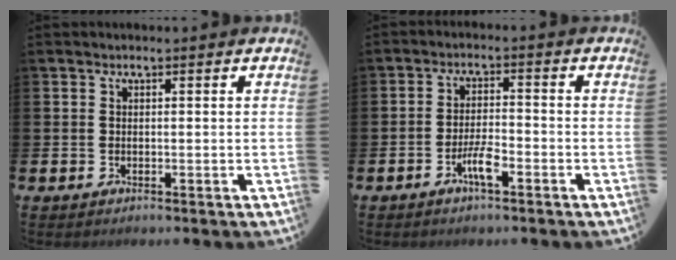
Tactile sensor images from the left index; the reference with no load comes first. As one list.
[{"total": 3.7, "force": [-1.9, 0.9, 3.1], "torque": [-0.059, 0.002, -0.036]}]